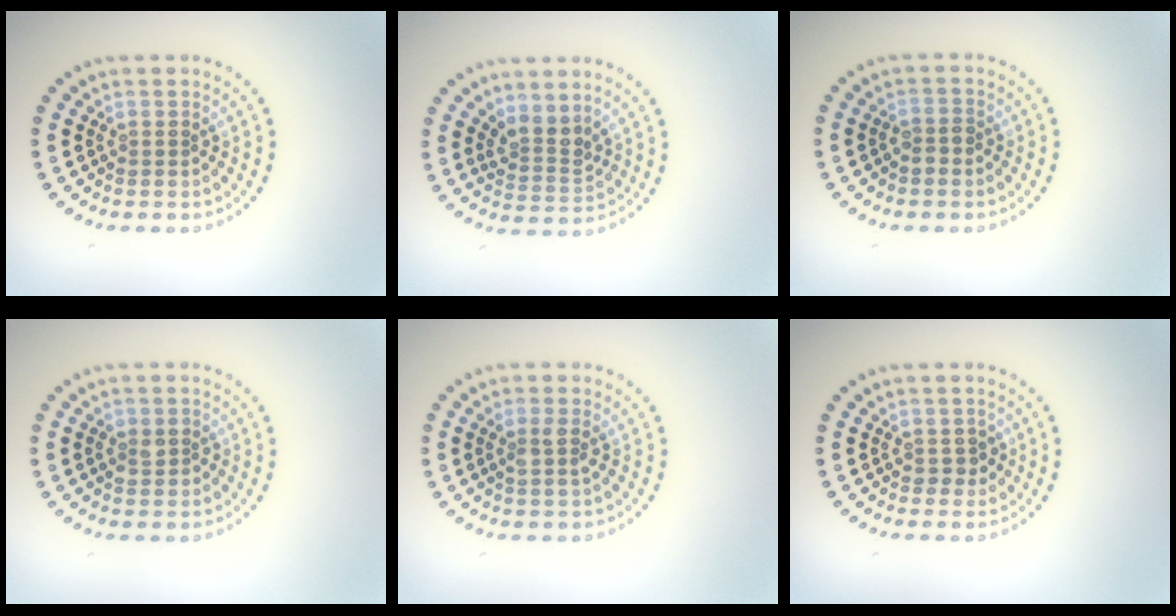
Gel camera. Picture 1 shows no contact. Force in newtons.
{"total": 2.6, "press": 1.9, "slide": 1.7}
{"total": 1.1, "press": 1.0, "slide": 0.4}
{"total": 1.4, "press": 1.4, "slide": 0.2}
{"total": 1.5, "press": 1.3, "slide": 0.9}
{"total": 1.1, "press": 0.9, "slide": 0.6}